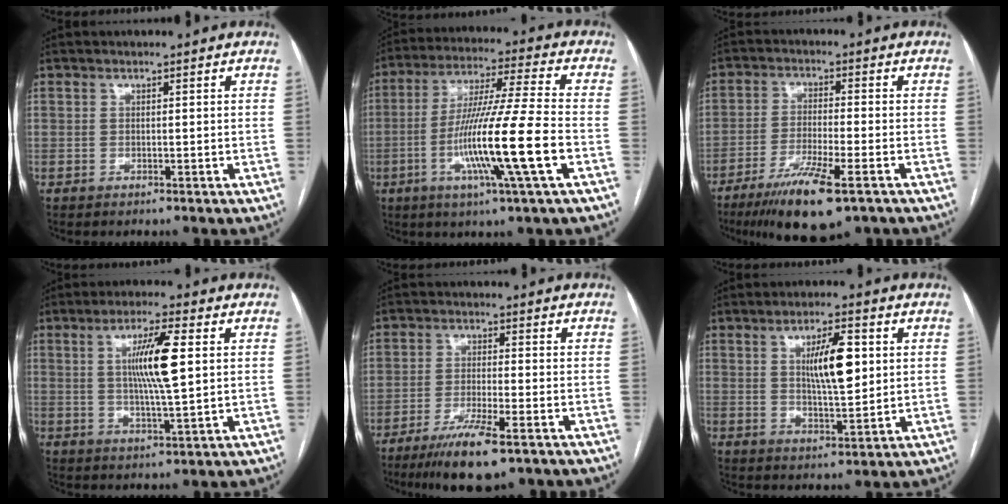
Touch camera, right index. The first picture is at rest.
{"total": 16.1, "force": [-4.5, -1.0, 15.4], "torque": [-0.294, -0.014, -0.088]}
{"total": 10.9, "force": [-6.7, 1.2, 8.5], "torque": [-0.155, -0.027, -0.111]}
{"total": 9.1, "force": [1.8, 0.5, 8.9], "torque": [-0.164, -0.002, 0.031]}
{"total": 9.1, "force": [-5.9, 1.0, 6.8], "torque": [-0.120, -0.022, -0.098]}
{"total": 8.5, "force": [2.0, 2.0, 8.1], "torque": [-0.136, 0.001, 0.037]}